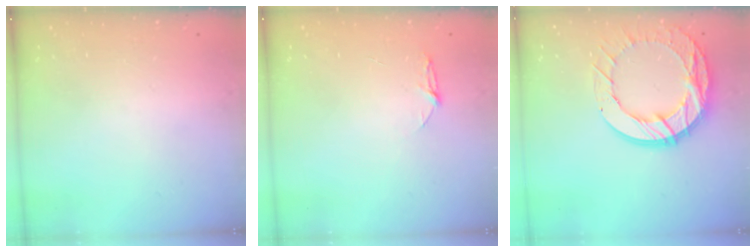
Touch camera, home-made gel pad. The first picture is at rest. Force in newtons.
{"total": 3.9, "press": 3.9, "slide": 0.5}
{"total": 18.3, "press": 18.3, "slide": 1.6}